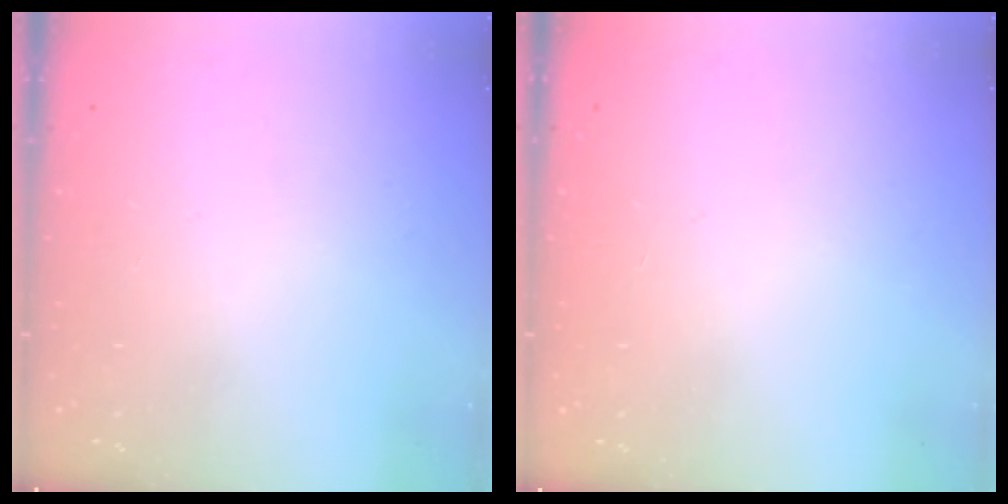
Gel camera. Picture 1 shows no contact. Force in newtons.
{"total": 0.0}